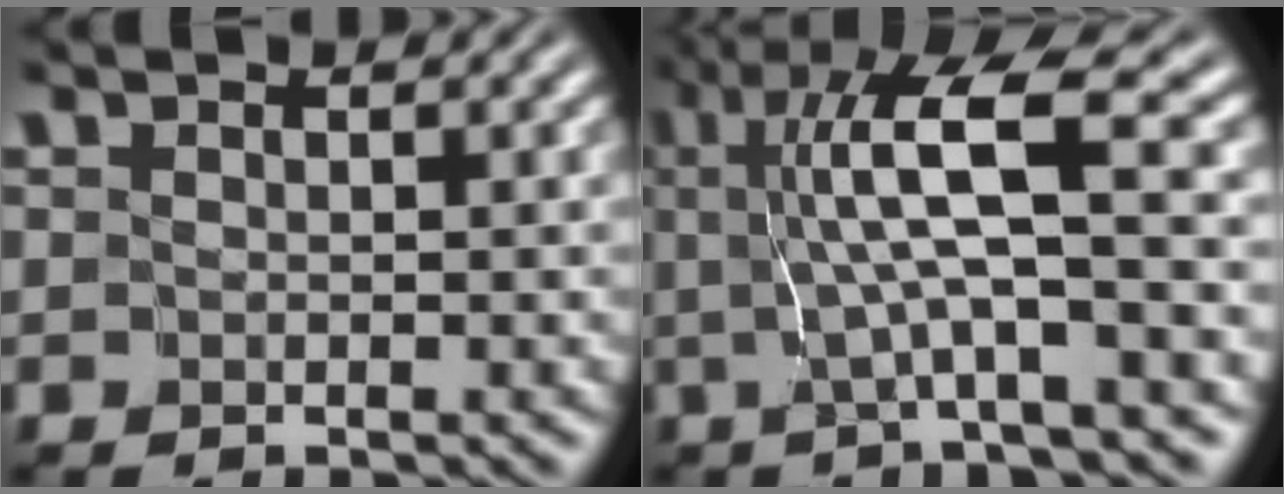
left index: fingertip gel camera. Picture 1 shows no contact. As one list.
[{"total": 8.1, "force": [1.1, 1.4, 7.9], "torque": [-0.129, 0.008, 0.019]}]